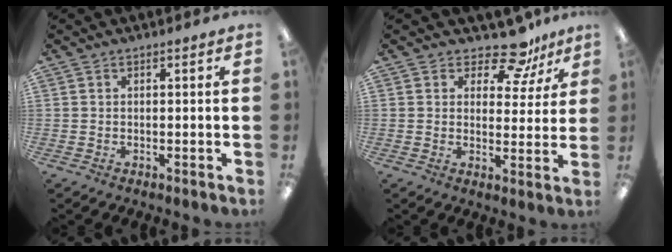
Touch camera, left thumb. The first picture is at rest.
{"total": 10.1, "force": [7.9, 4.4, 4.4], "torque": [-0.058, -0.049, 0.140]}